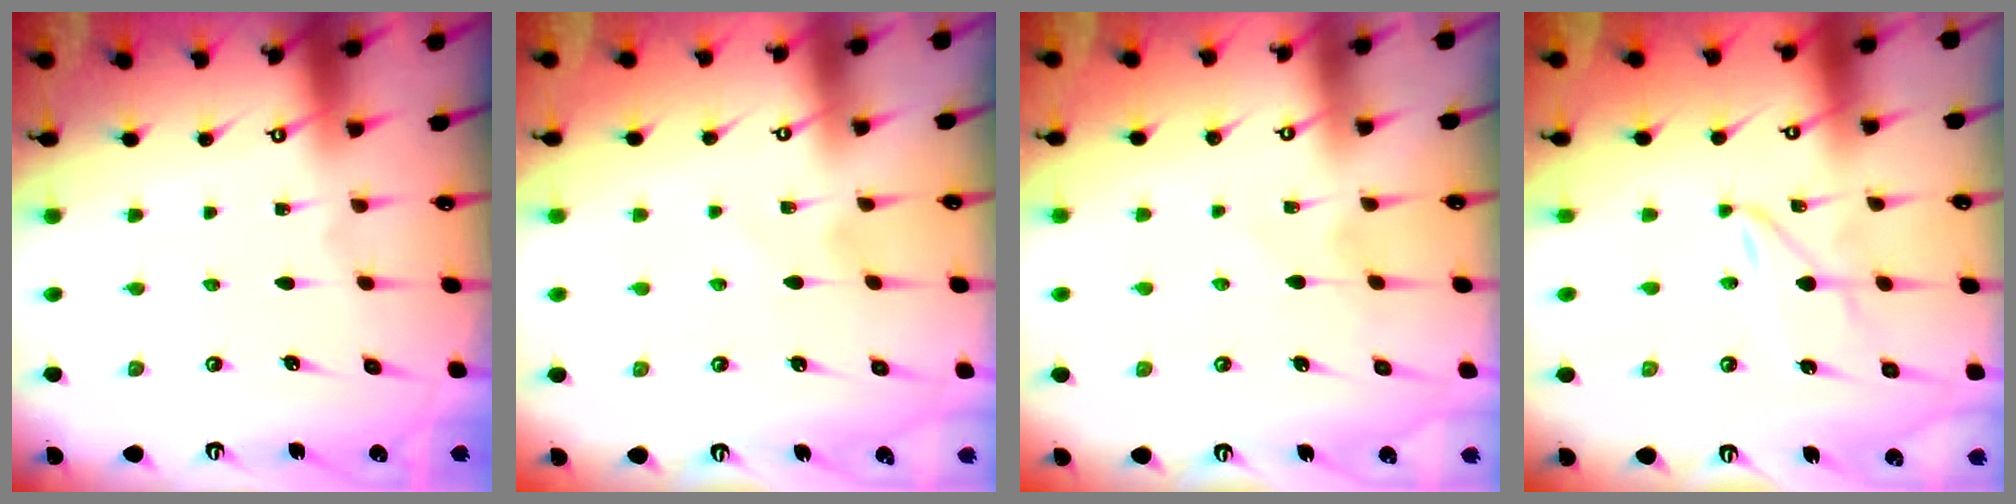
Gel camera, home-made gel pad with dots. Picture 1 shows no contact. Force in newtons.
{"total": 1.7, "press": 1.7, "slide": 0.3}
{"total": 4.2, "press": 4.2, "slide": 0.4}
{"total": 2.6, "press": 2.6, "slide": 0.2}